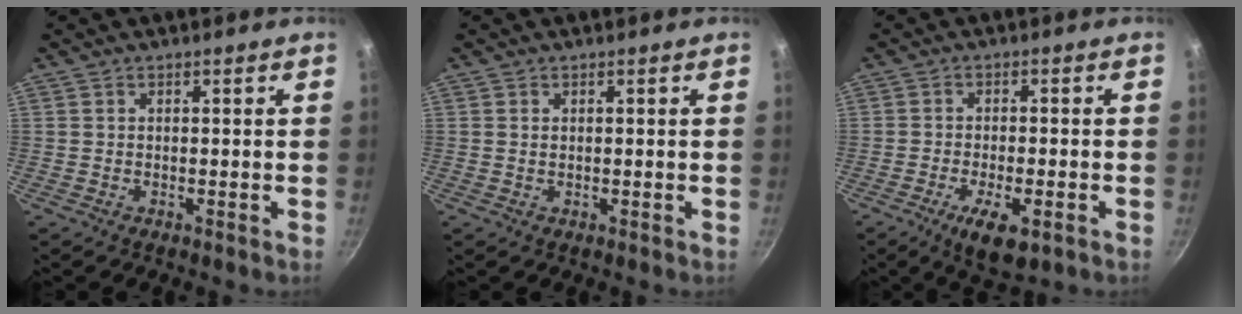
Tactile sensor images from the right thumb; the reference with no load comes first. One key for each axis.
{"total": 0.8, "fx": 0.2, "fy": 0.5, "fz": 0.5, "tx": -0.008, "ty": 0.001, "tz": 0.003}
{"total": 7.7, "fx": -3.4, "fy": 2.8, "fz": 6.3, "tx": -0.102, "ty": 0.007, "tz": -0.052}